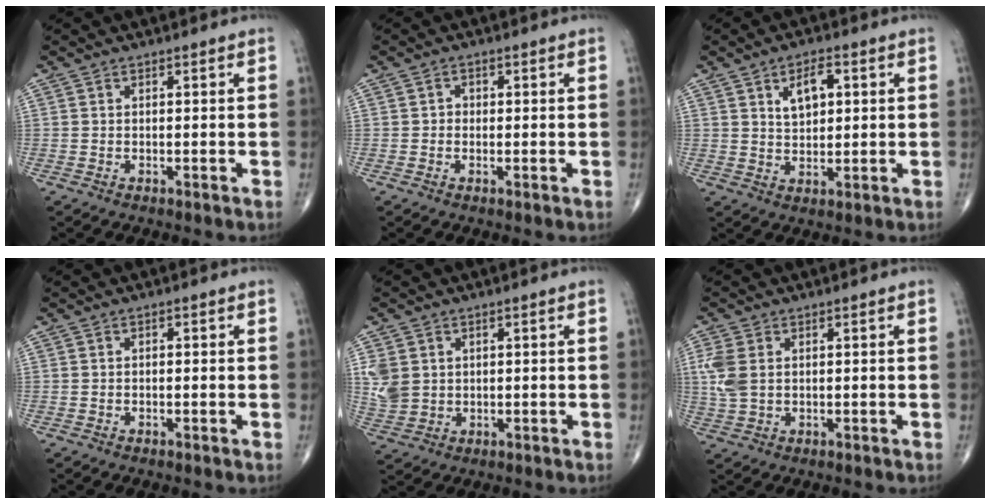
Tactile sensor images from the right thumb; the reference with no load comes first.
{"total": 1.3, "force": [-0.1, 1.2, 0.5], "torque": [0.000, 0.004, -0.004]}
{"total": 5.8, "force": [2.1, 3.2, 4.4], "torque": [-0.059, -0.006, 0.037]}
{"total": 0.0}
{"total": 6.0, "force": [1.3, 4.9, 3.0], "torque": [-0.058, -0.005, 0.037]}
{"total": 5.3, "force": [1.0, 3.5, 3.8], "torque": [-0.104, 0.003, 0.024]}